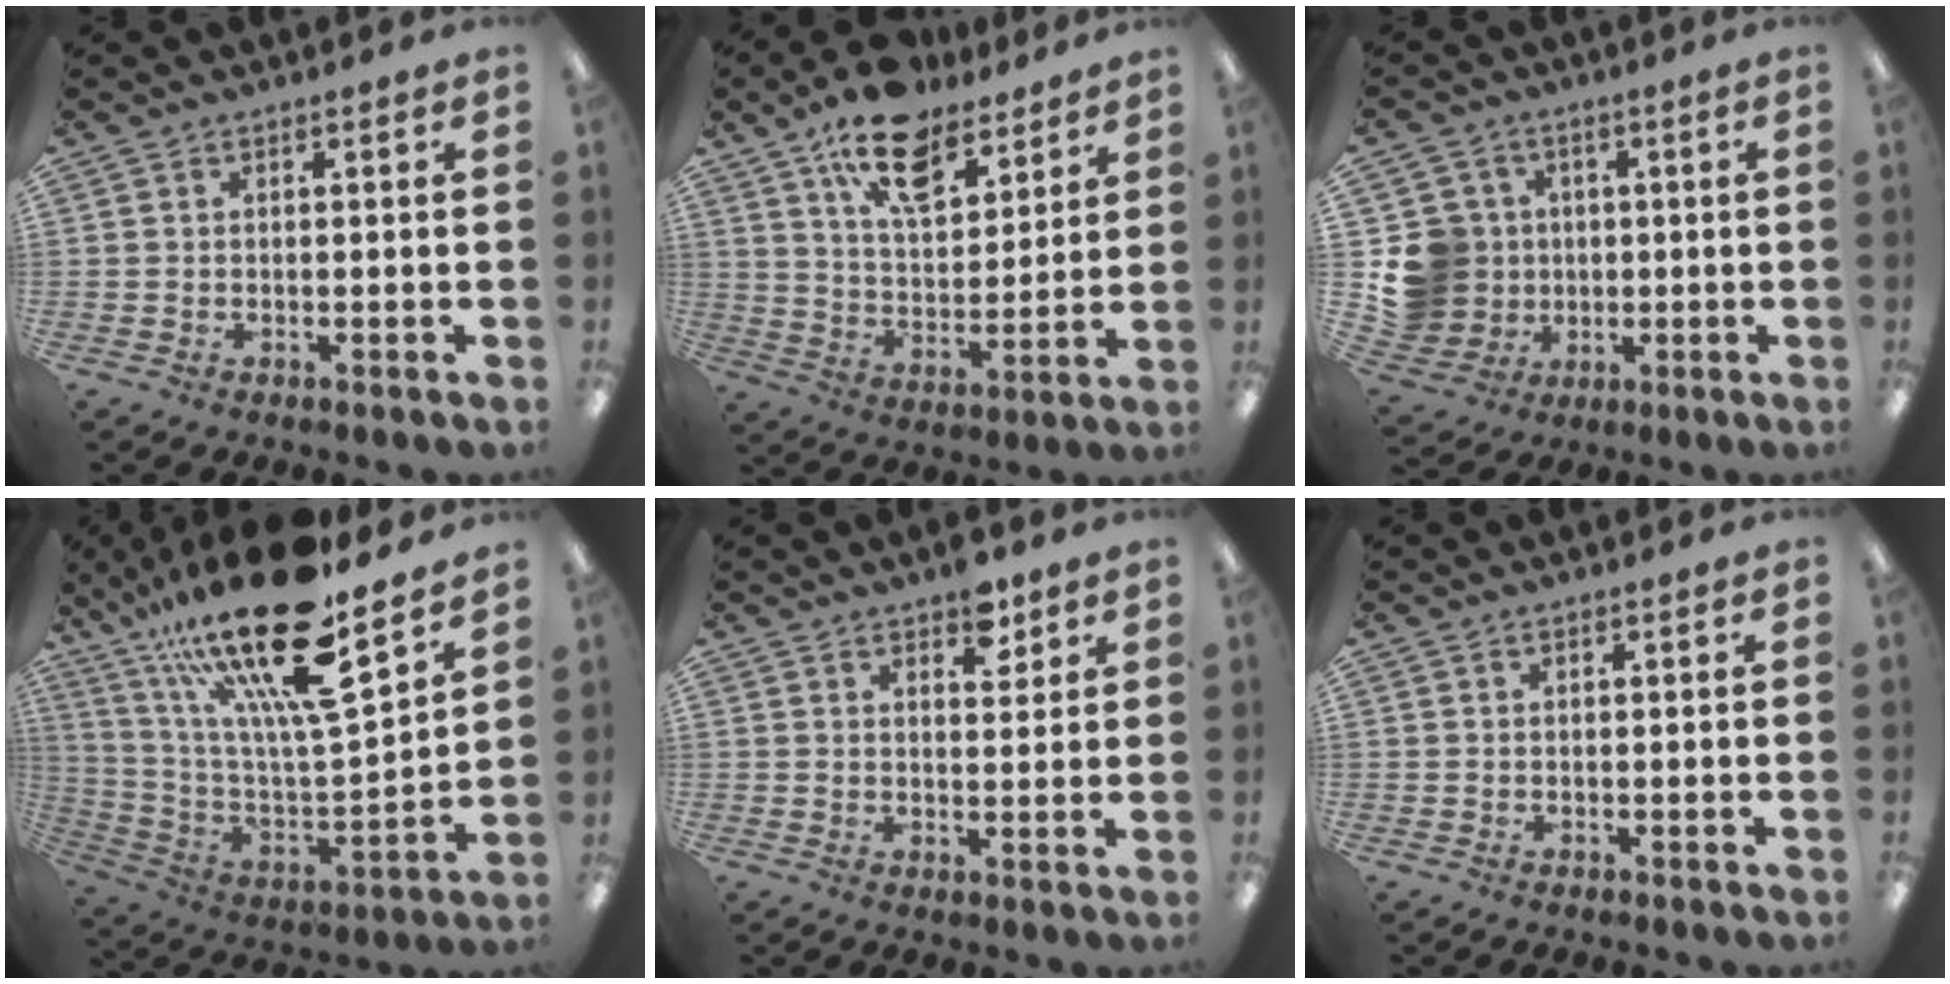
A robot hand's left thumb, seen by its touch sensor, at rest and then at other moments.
{"total": 15.2, "force": [10.8, 7.2, 8.0], "torque": [-0.129, -0.053, 0.190]}
{"total": 11.7, "force": [0.7, 11.3, 2.7], "torque": [-0.081, 0.014, 0.028]}
{"total": 26.1, "force": [18.3, 6.3, 17.5], "torque": [-0.308, -0.110, 0.304]}
{"total": 5.8, "force": [4.2, 2.8, 2.9], "torque": [-0.018, -0.025, 0.068]}
{"total": 0.0}